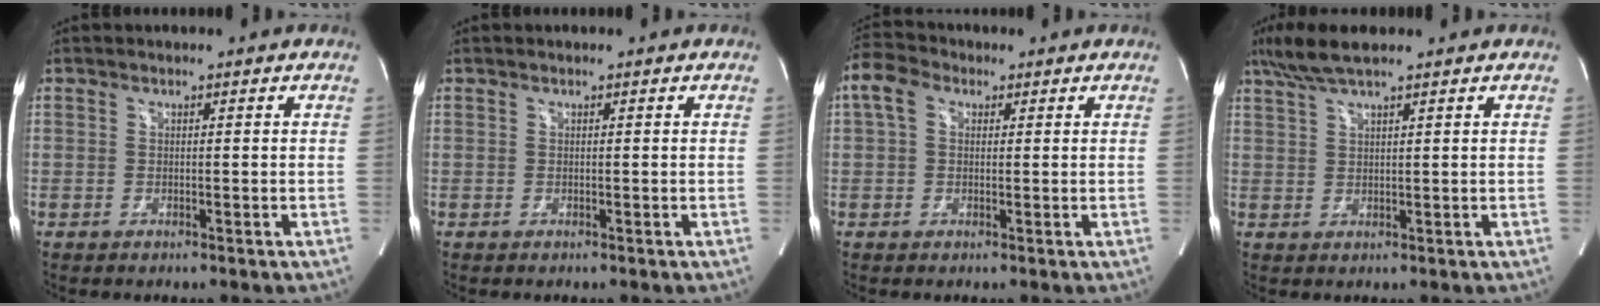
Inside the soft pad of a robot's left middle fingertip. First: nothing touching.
{"total": 0.0}
{"total": 5.2, "force": [1.8, 3.6, 3.3], "torque": [-0.084, 0.032, 0.031]}
{"total": 5.7, "force": [4.4, 0.4, 3.6], "torque": [-0.077, 0.024, 0.086]}